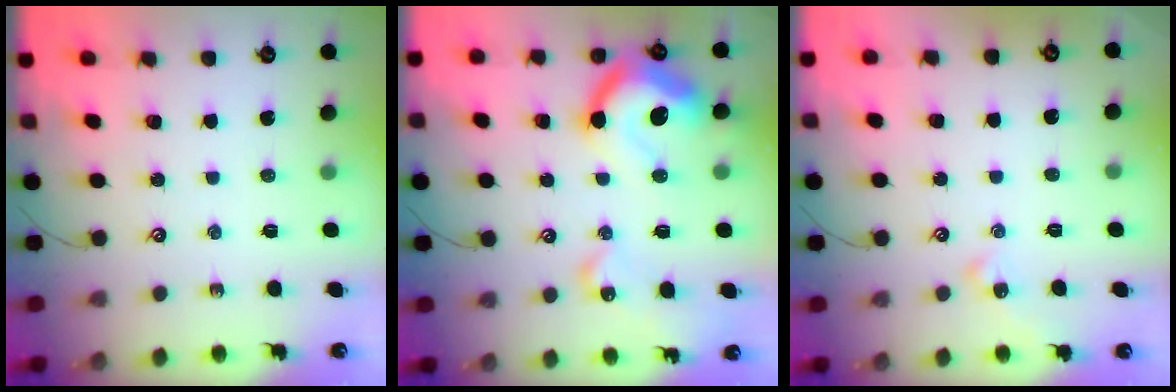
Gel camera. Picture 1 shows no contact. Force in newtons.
{"total": 22.6, "press": 22.5, "slide": 2.4}
{"total": 1.3, "press": 1.2, "slide": 0.4}